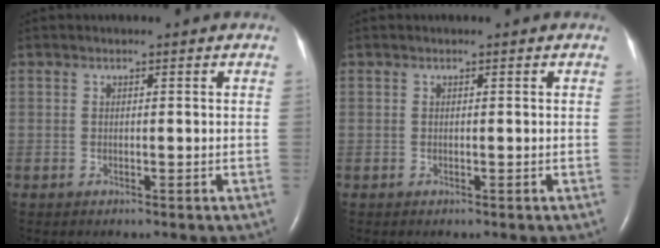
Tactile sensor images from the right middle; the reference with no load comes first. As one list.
[{"total": 0.0}]